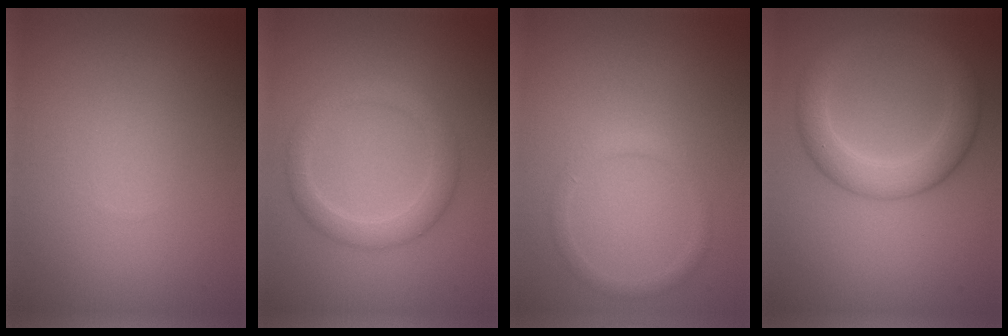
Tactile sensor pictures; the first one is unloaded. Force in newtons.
{"total": 2.8, "press": 2.8, "slide": 0.1}
{"total": 1.3, "press": 1.3, "slide": 0.0}
{"total": 4.5, "press": 4.5, "slide": 0.1}